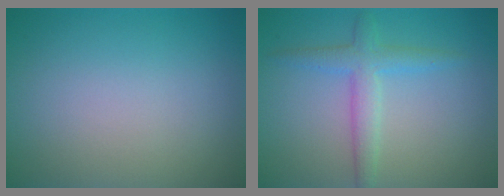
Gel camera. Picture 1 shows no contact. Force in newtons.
{"total": 2.8, "press": 2.8, "slide": 0.1}